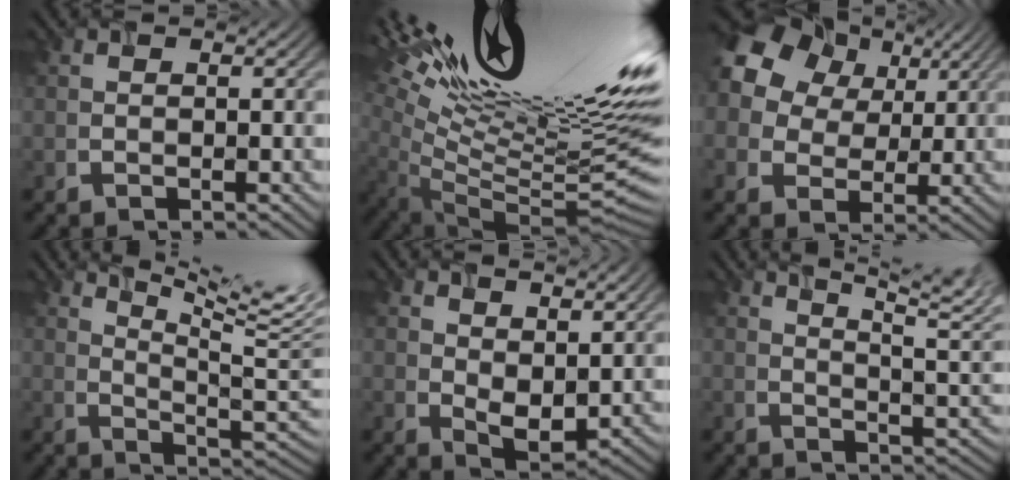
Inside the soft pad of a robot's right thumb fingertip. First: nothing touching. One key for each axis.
{"total": 19.7, "fx": 7.9, "fy": 4.2, "fz": 17.5, "tx": -0.236, "ty": 0.039, "tz": 0.127}
{"total": 17.6, "fx": 7.7, "fy": 12.9, "fz": 9.2, "tx": -0.250, "ty": 0.063, "tz": 0.153}
{"total": 12.3, "fx": 7.0, "fy": 2.8, "fz": 9.7, "tx": -0.151, "ty": 0.009, "tz": 0.100}
{"total": 5.8, "fx": 2.9, "fy": 3.1, "fz": 4.0, "tx": -0.071, "ty": -0.006, "tz": 0.058}
{"total": 13.6, "fx": 8.1, "fy": 4.0, "fz": 10.2, "tx": -0.150, "ty": 0.020, "tz": 0.111}